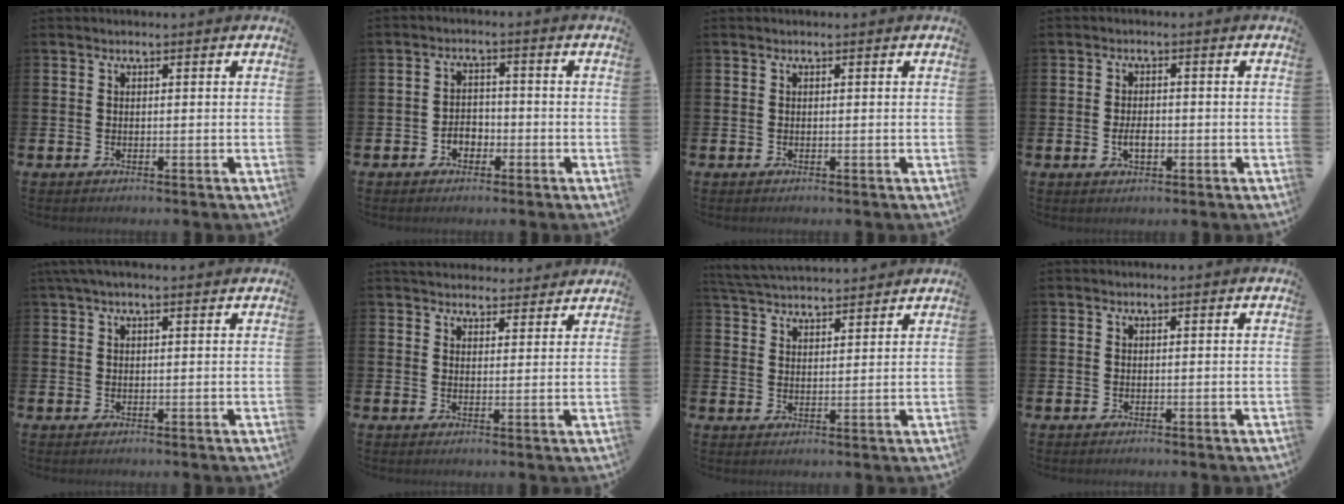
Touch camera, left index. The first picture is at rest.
{"total": 2.8, "force": [-1.5, 2.0, 1.2], "torque": [-0.024, 0.006, -0.034]}
{"total": 0.0}
{"total": 2.6, "force": [-0.6, 1.5, 2.1], "torque": [-0.029, -0.002, -0.013]}
{"total": 1.8, "force": [1.3, 0.2, 1.2], "torque": [-0.022, 0.002, 0.022]}
{"total": 4.0, "force": [3.9, 1.0, 0.1], "torque": [0.002, -0.021, 0.070]}
{"total": 4.5, "force": [4.5, 0.6, 0.2], "torque": [-0.023, -0.022, 0.084]}
{"total": 0.0}